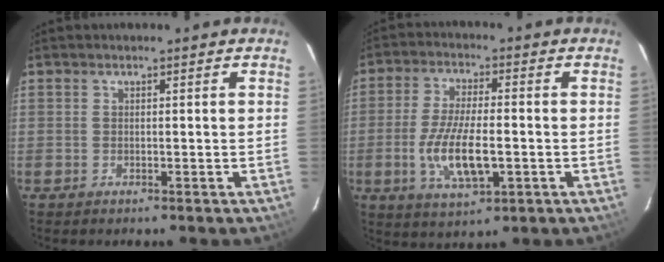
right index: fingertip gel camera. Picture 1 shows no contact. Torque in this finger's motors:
{"motor_torque": [0.43, -0.14, 0.59, 0.16]}